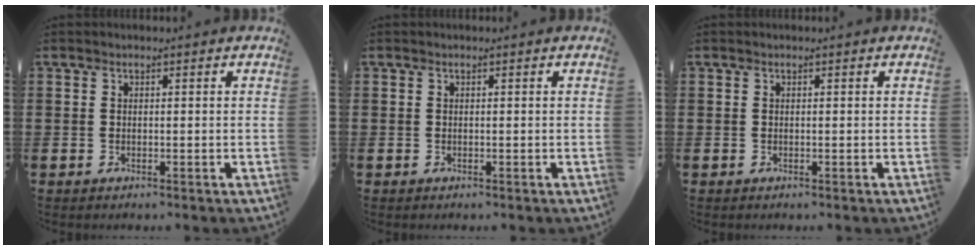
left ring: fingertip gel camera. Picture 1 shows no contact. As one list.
[{"total": 0.0}, {"total": 0.0}]